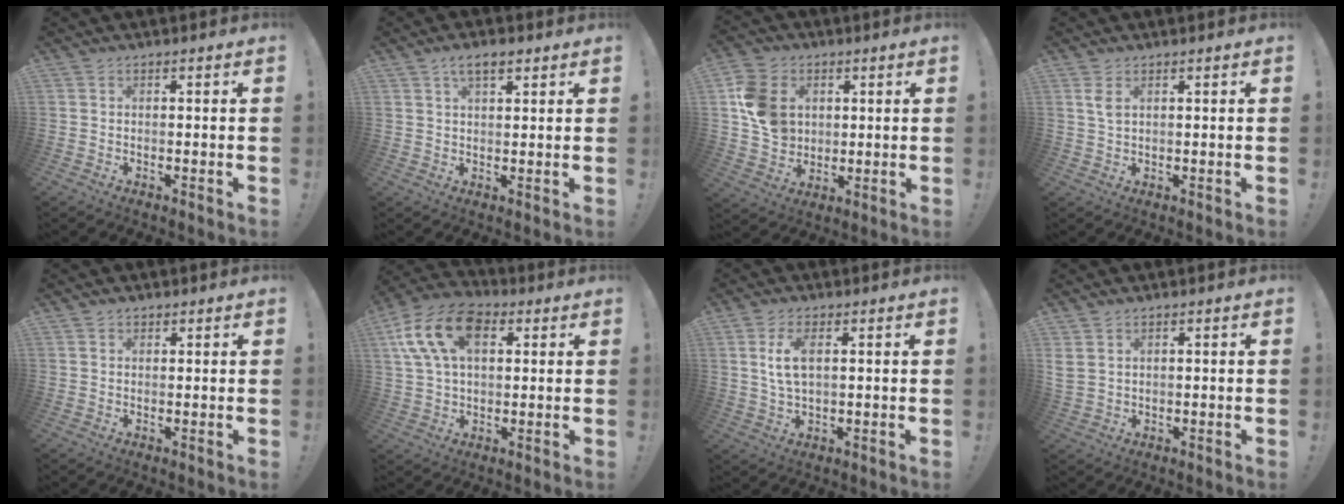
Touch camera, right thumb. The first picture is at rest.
{"total": 5.3, "force": [3.0, 2.4, 3.7], "torque": [-0.056, -0.006, 0.052]}
{"total": 13.7, "force": [3.0, 11.2, 7.3], "torque": [-0.127, -0.001, 0.065]}
{"total": 3.0, "force": [1.3, 1.3, 2.3], "torque": [-0.040, -0.001, 0.021]}
{"total": 1.0, "force": [0.7, 0.6, 0.2], "torque": [0.000, -0.002, 0.014]}
{"total": 17.3, "force": [6.4, 11.0, 11.8], "torque": [-0.224, -0.010, 0.116]}
{"total": 6.7, "force": [1.8, 3.1, 5.6], "torque": [-0.107, -0.007, 0.027]}
{"total": 3.0, "force": [1.5, 2.0, 1.6], "torque": [-0.026, -0.003, 0.029]}